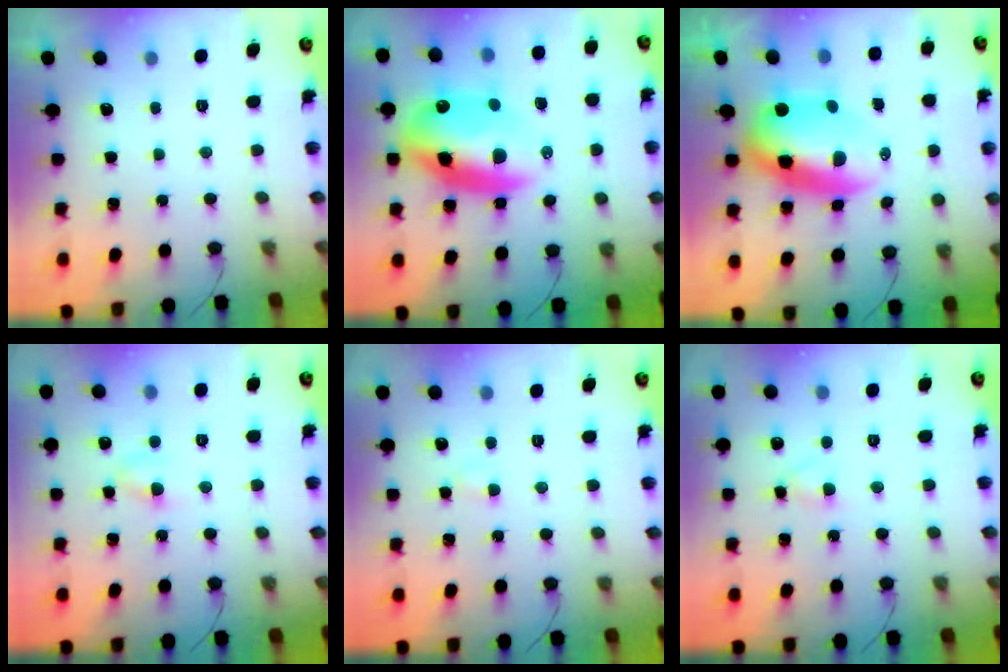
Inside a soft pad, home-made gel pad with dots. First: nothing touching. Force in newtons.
{"total": 16.6, "press": 16.2, "slide": 3.6}
{"total": 12.3, "press": 11.8, "slide": 3.5}
{"total": 3.5, "press": 3.3, "slide": 1.3}
{"total": 2.2, "press": 2.0, "slide": 0.8}
{"total": 2.6, "press": 2.4, "slide": 1.1}